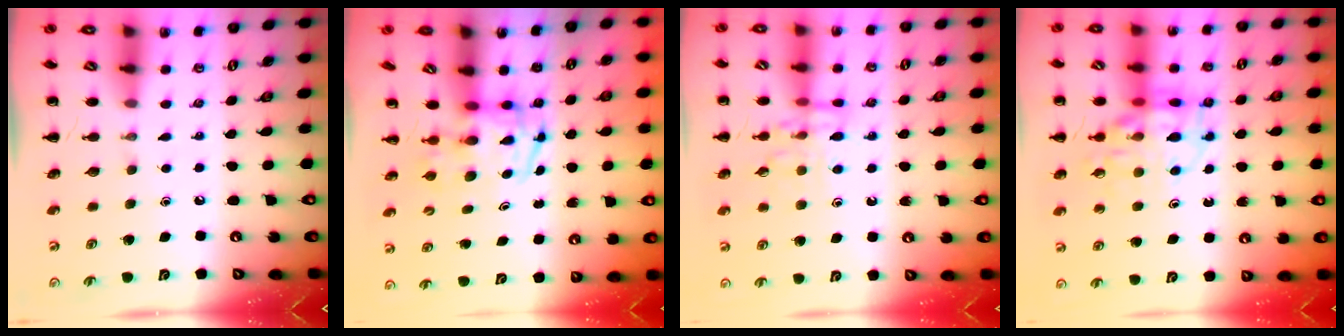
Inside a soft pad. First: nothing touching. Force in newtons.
{"total": 3.8, "press": 3.8, "slide": 0.6}
{"total": 12.2, "press": 12.1, "slide": 0.9}
{"total": 13.9, "press": 13.5, "slide": 3.3}